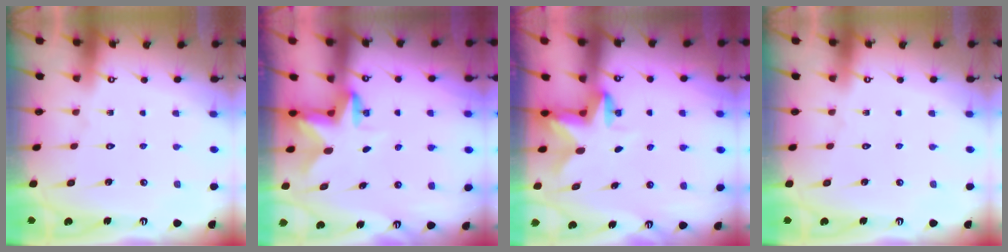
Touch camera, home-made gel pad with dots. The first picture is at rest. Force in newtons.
{"total": 2.7, "press": 2.6, "slide": 0.5}
{"total": 2.8, "press": 2.8, "slide": 0.5}
{"total": 0.0}